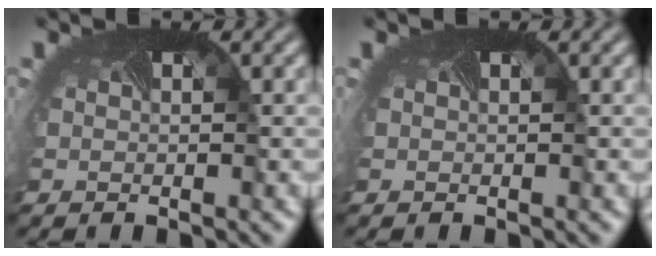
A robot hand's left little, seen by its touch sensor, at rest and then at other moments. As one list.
[{"total": 0.0}]